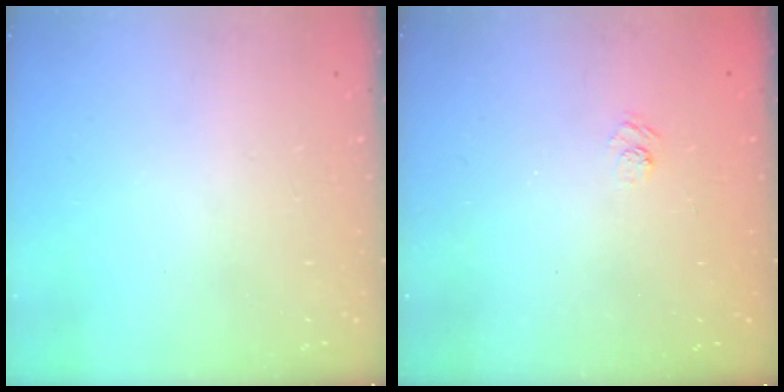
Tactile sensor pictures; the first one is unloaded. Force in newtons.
{"total": 2.3, "press": 1.8, "slide": 1.3}